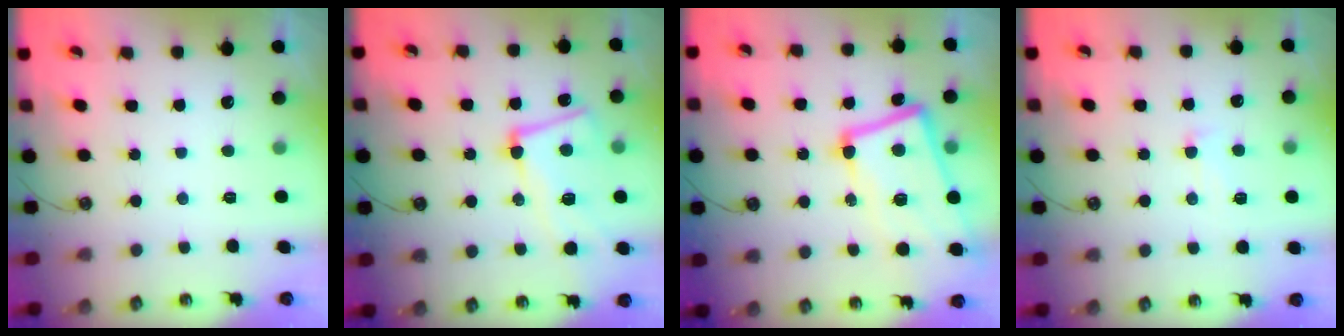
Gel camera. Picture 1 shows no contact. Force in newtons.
{"total": 8.7, "press": 8.4, "slide": 2.1}
{"total": 11.9, "press": 11.7, "slide": 2.4}
{"total": 1.3, "press": 0.8, "slide": 1.0}